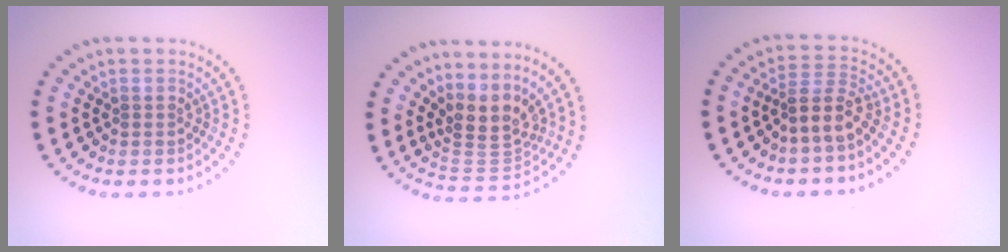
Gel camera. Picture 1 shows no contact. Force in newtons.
{"total": 3.6, "press": 2.6, "slide": 2.5}
{"total": 2.8, "press": 2.2, "slide": 1.7}